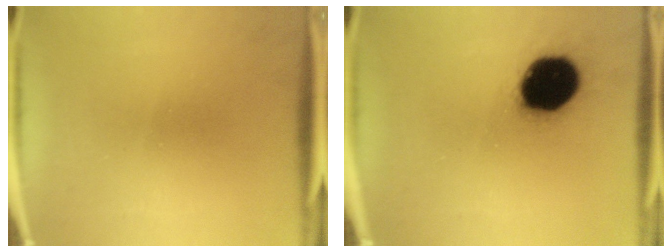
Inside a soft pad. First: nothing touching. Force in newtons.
{"total": 19.4}